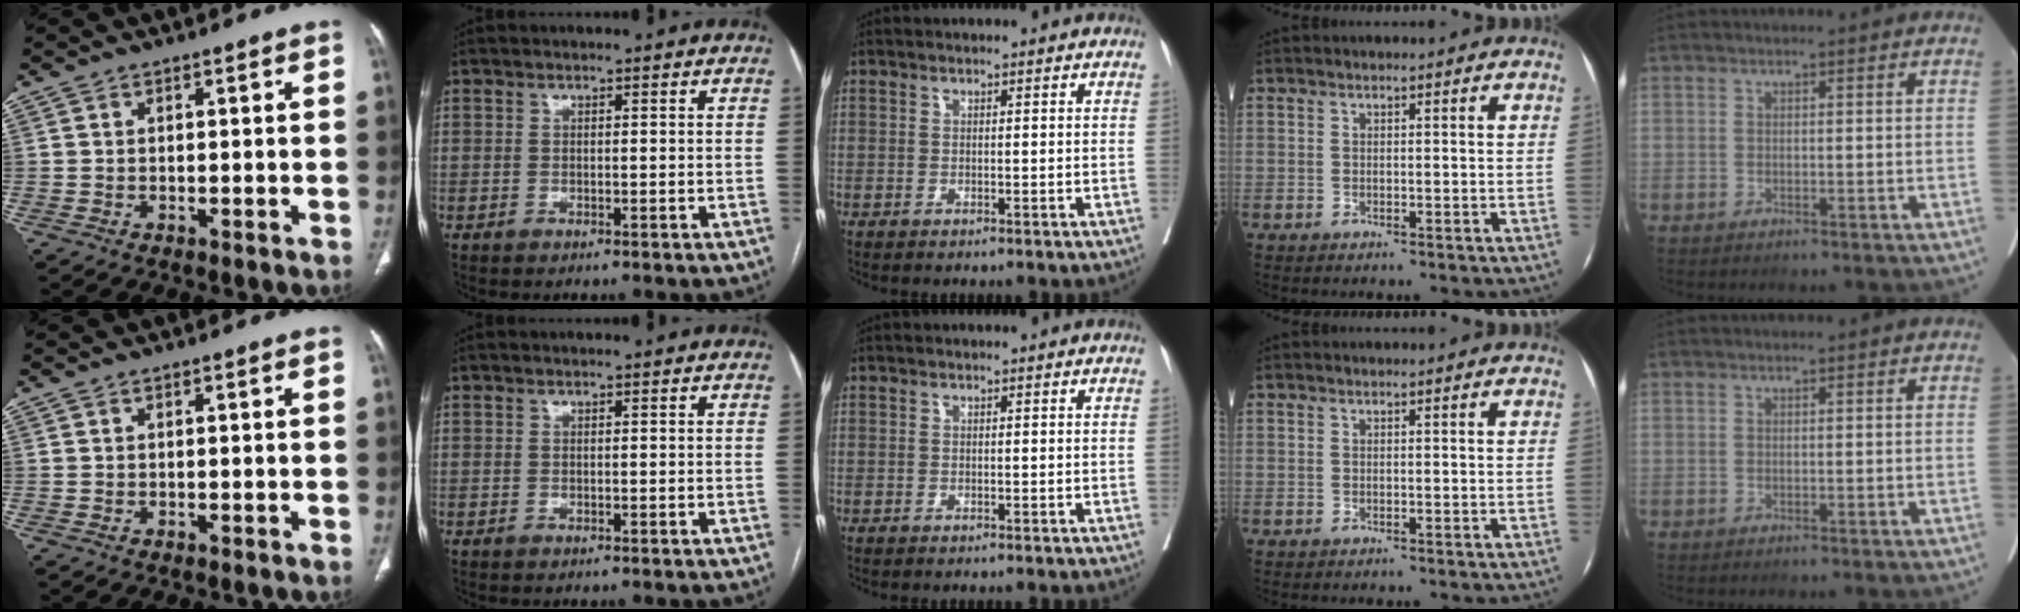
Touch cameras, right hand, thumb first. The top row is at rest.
{}